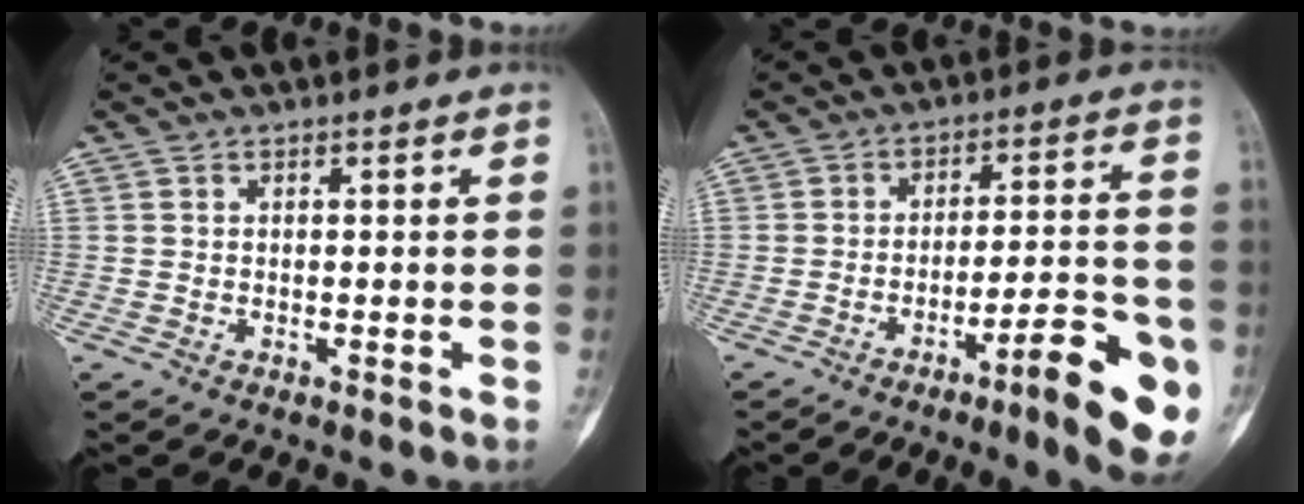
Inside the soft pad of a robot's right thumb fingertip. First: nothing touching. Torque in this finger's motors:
{"motor_torque": [-0.07, 0.26, 0.32, 0.27, 0.14]}